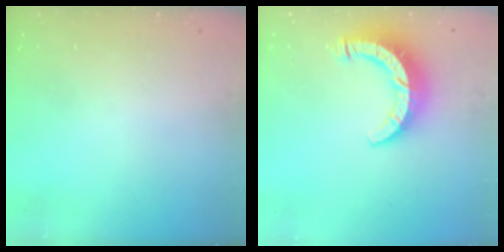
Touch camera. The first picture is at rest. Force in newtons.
{"total": 9.6, "press": 9.6, "slide": 1.0}